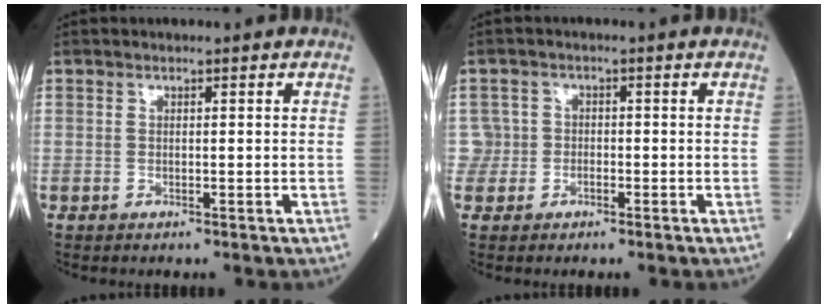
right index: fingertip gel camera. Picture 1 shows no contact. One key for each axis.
{"total": 2.6, "fx": -0.8, "fy": 2.5, "fz": -0.3, "tx": 0.017, "ty": 0.012, "tz": -0.020}